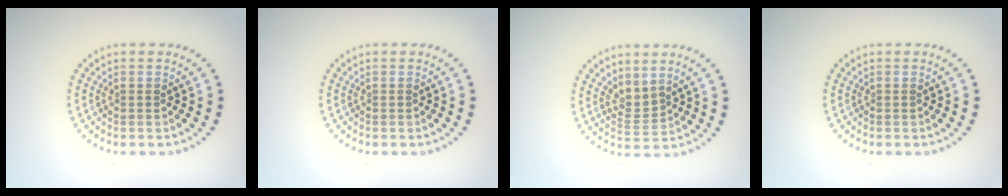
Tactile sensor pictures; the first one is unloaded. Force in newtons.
{"total": 0.0}
{"total": 2.0, "press": 1.4, "slide": 1.4}
{"total": 0.0}